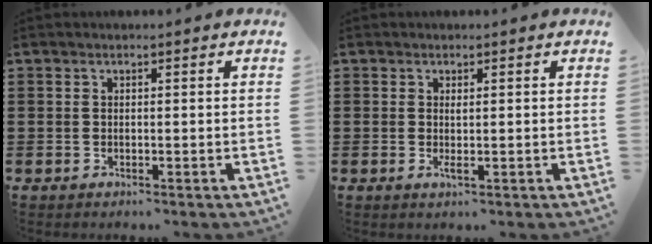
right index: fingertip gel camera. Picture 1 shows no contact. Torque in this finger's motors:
{"motor_torque": [0.13, 0.07, 0.02, 0.00]}